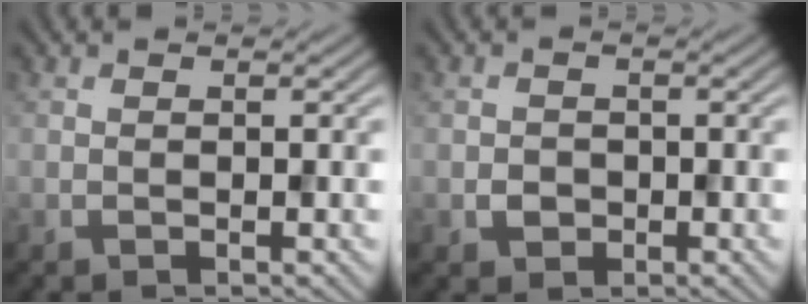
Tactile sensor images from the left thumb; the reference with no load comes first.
{"total": 1.7, "force": [-0.5, 1.5, 0.5], "torque": [-0.008, -0.005, -0.012]}